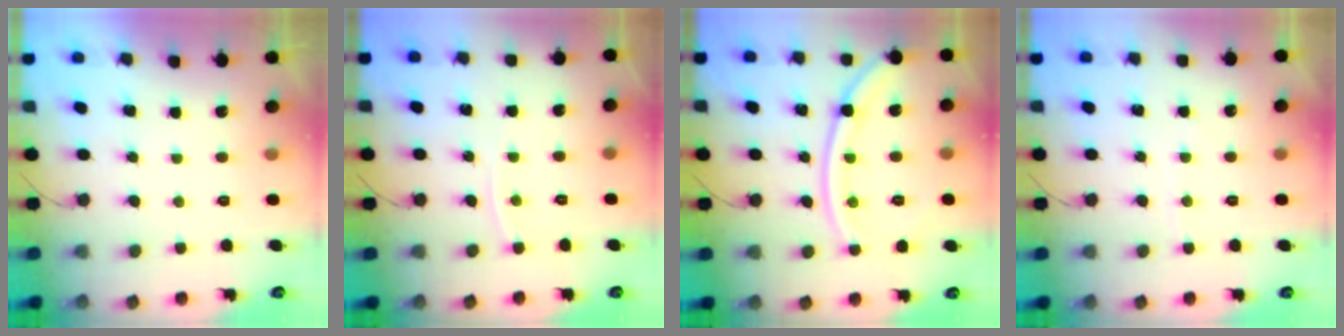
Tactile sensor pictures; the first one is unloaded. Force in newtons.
{"total": 3.0, "press": 3.0, "slide": 0.4}
{"total": 14.0, "press": 13.9, "slide": 1.1}
{"total": 2.1, "press": 2.0, "slide": 0.3}